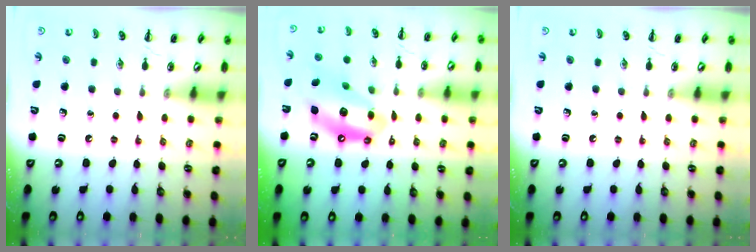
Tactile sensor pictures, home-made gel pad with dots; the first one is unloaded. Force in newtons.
{"total": 13.7, "press": 13.3, "slide": 3.5}
{"total": 0.0}